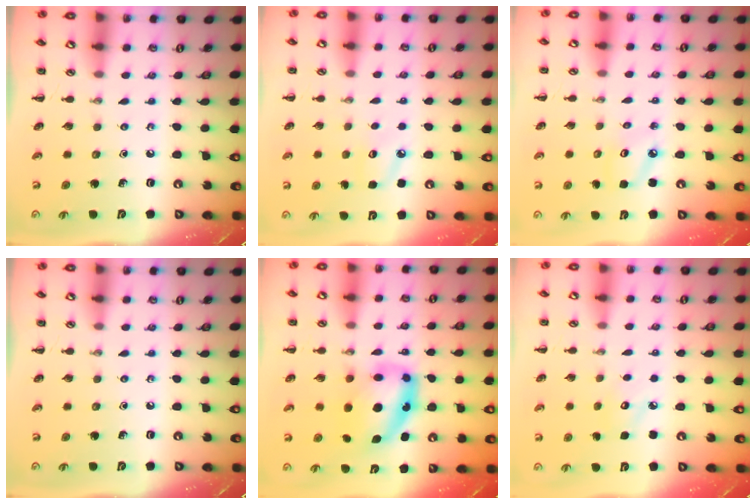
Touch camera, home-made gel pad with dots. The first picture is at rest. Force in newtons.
{"total": 6.8, "press": 6.5, "slide": 2.0}
{"total": 3.8, "press": 3.7, "slide": 0.5}
{"total": 0.0}
{"total": 10.6, "press": 10.3, "slide": 2.5}
{"total": 3.8, "press": 3.7, "slide": 0.9}